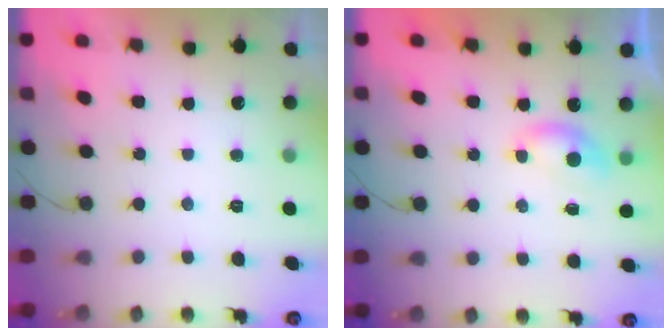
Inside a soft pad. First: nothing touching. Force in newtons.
{"total": 4.5, "press": 4.5, "slide": 0.4}